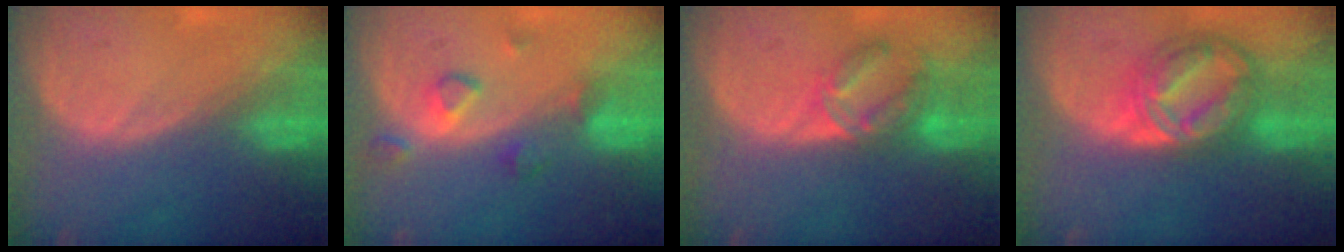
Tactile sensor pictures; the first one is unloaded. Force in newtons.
{"total": 4.0, "press": 4.0, "slide": 0.4}
{"total": 7.3, "press": 6.0, "slide": 4.1}
{"total": 9.1, "press": 9.0, "slide": 0.6}